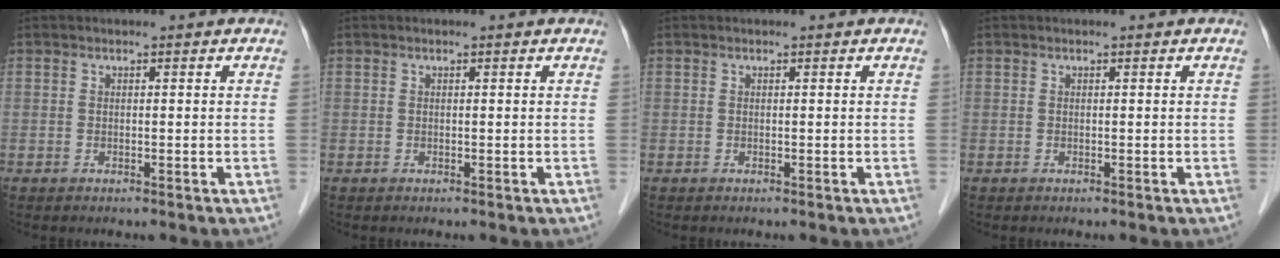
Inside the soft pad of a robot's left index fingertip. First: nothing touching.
{"total": 0.0}
{"total": 0.0}
{"total": 0.0}